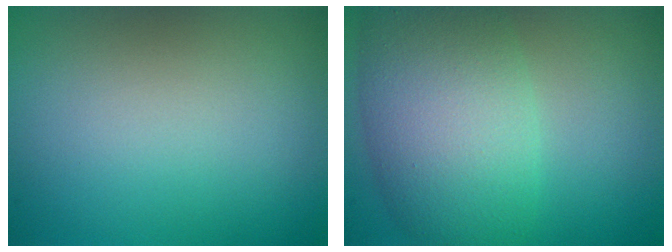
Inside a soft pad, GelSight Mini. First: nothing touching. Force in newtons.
{"total": 8.8, "press": 8.8, "slide": 0.5}